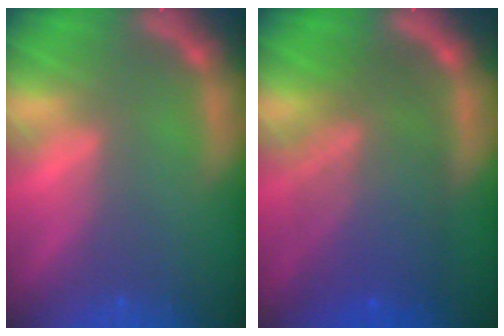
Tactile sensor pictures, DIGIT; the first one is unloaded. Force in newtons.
{"total": 9.1}